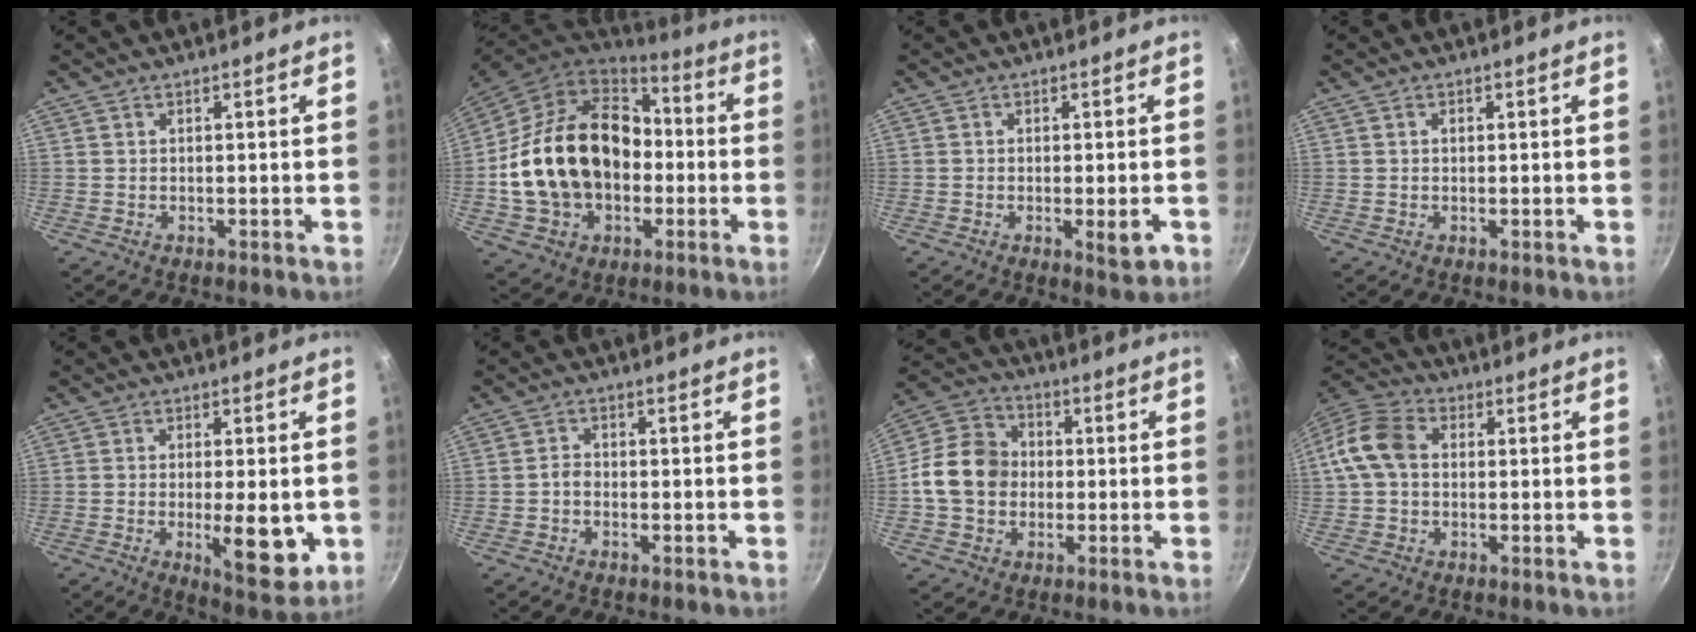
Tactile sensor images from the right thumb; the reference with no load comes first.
{"total": 23.7, "force": [-1.3, 17.7, 15.7], "torque": [-0.256, 0.051, -0.009]}
{"total": 4.4, "force": [-1.4, 1.3, 3.9], "torque": [-0.049, 0.000, -0.017]}
{"total": 0.6, "force": [0.1, 0.5, 0.4], "torque": [-0.005, 0.004, 0.001]}
{"total": 10.8, "force": [-2.0, 3.8, 9.9], "torque": [-0.127, -0.010, -0.019]}
{"total": 2.0, "force": [-0.9, 1.4, 1.1], "torque": [-0.020, 0.015, -0.020]}
{"total": 12.7, "force": [-0.8, 10.6, 7.0], "torque": [-0.096, 0.025, -0.031]}
{"total": 10.0, "force": [0.6, 7.5, 6.6], "torque": [-0.114, 0.026, -0.006]}